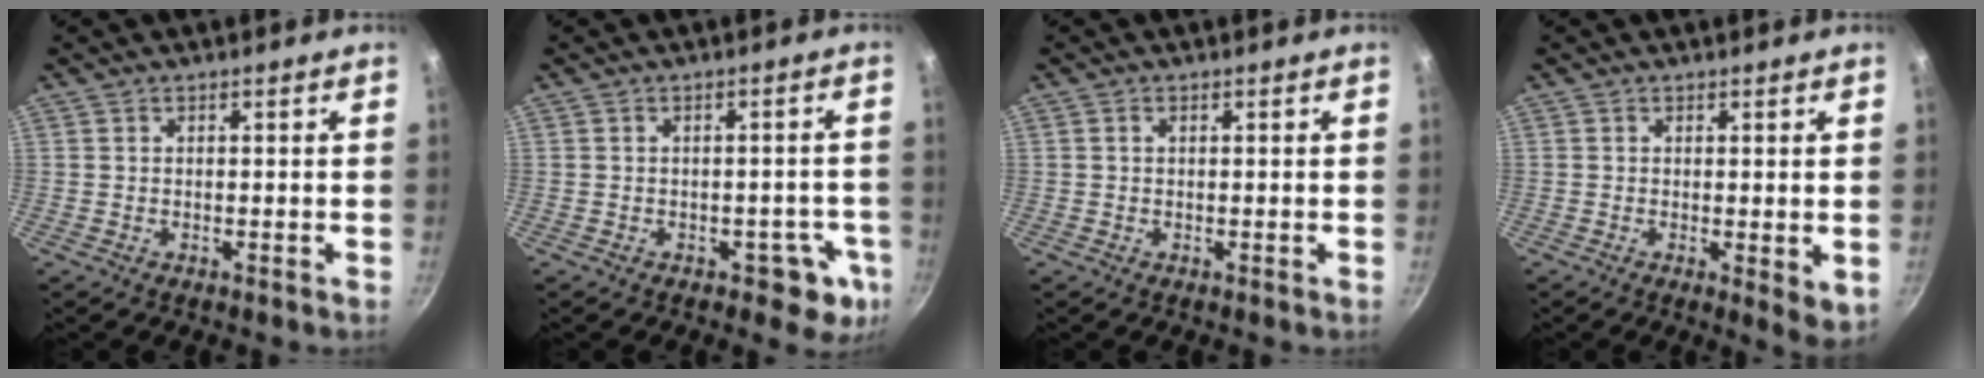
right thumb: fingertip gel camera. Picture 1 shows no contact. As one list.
[{"total": 6.4, "force": [-2.7, 4.0, 4.2], "torque": [-0.003, 0.028, -0.021]}, {"total": 0.7, "force": [0.2, 0.4, 0.5], "torque": [-0.009, 0.003, 0.003]}, {"total": 4.3, "force": [-0.1, 1.4, 4.1], "torque": [-0.053, -0.017, -0.001]}]